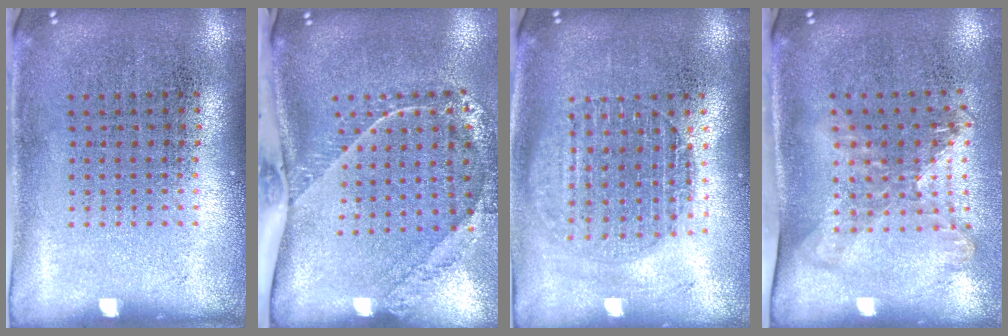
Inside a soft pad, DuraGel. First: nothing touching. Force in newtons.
{"total": 2.4, "press": 1.7, "slide": 1.8}
{"total": 1.6, "press": 1.4, "slide": 0.7}
{"total": 1.7, "press": 1.3, "slide": 1.1}